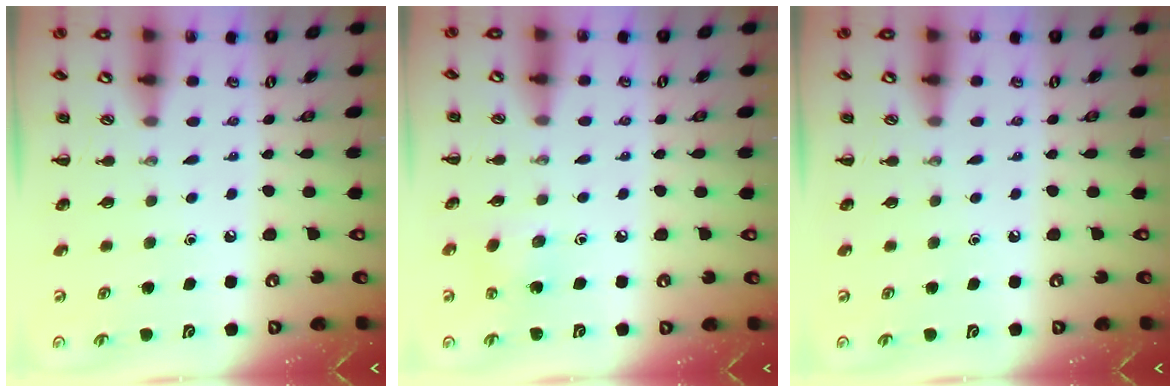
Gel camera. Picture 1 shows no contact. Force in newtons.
{"total": 3.5, "press": 3.4, "slide": 0.8}
{"total": 0.0}